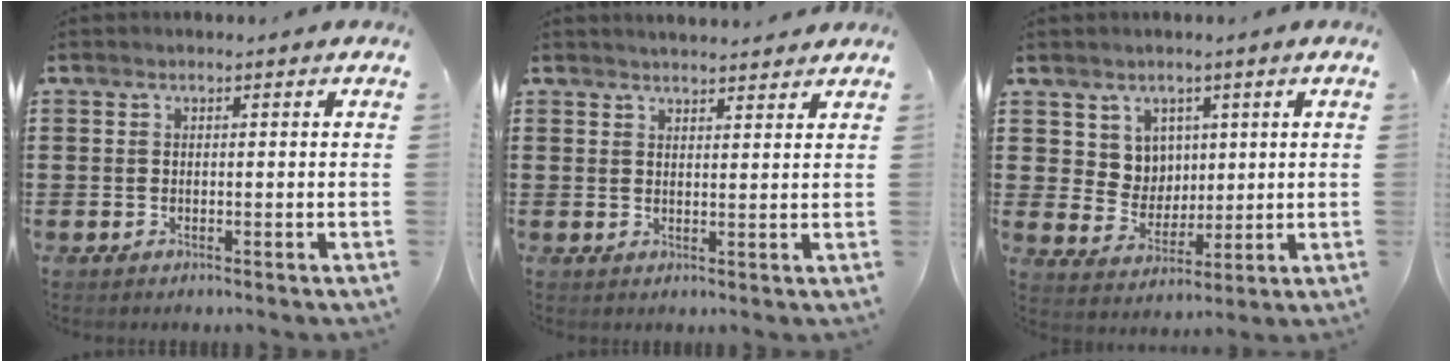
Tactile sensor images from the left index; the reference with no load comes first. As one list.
[{"total": 2.0, "force": [2.0, -0.1, 0.0], "torque": [-0.004, -0.001, 0.039]}, {"total": 5.4, "force": [2.7, 4.6, 0.8], "torque": [-0.034, 0.000, 0.049]}]